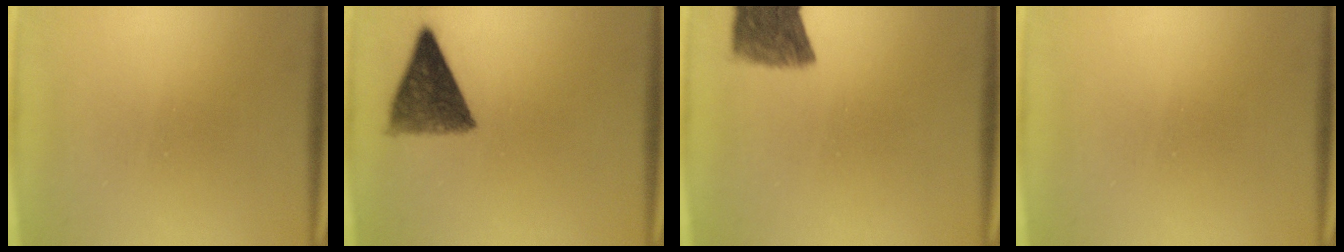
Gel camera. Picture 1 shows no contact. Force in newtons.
{"total": 8.8}
{"total": 8.0}
{"total": 0.0}